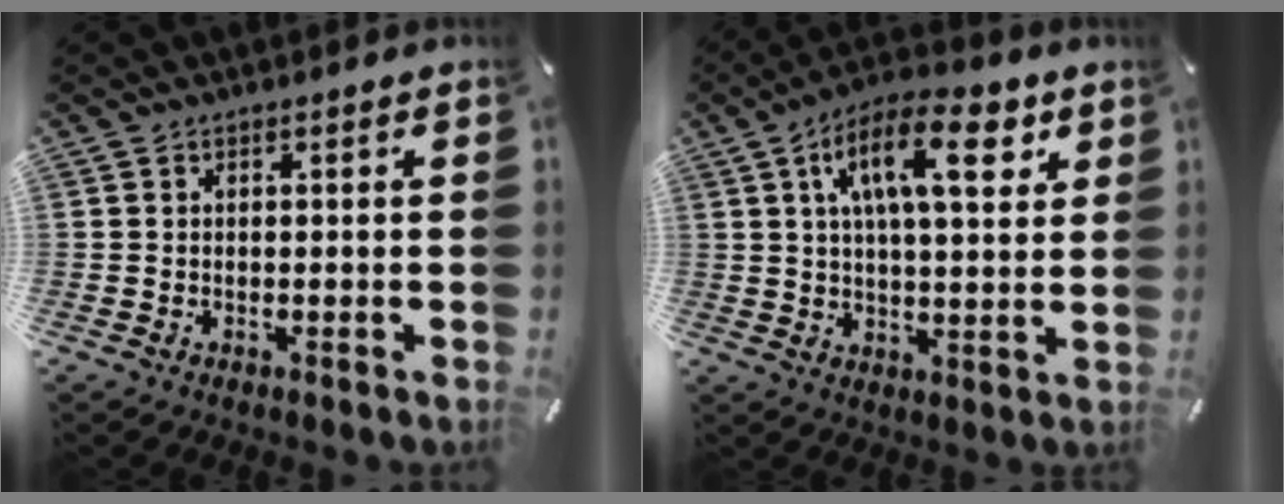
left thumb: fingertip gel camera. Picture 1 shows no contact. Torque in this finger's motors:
{"motor_torque": [0.70, 0.78, 1.75, -1.02, 0.47]}